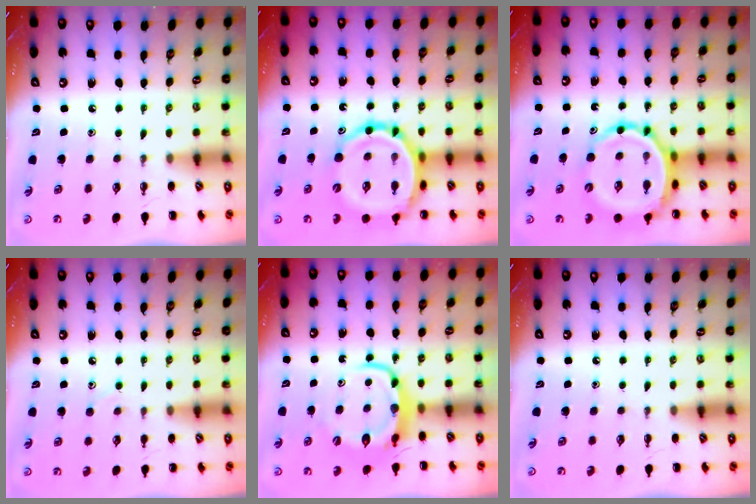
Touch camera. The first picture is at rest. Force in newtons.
{"total": 16.6, "press": 16.1, "slide": 4.1}
{"total": 11.9, "press": 11.4, "slide": 3.4}
{"total": 4.0, "press": 3.7, "slide": 1.5}
{"total": 7.7, "press": 7.6, "slide": 1.2}
{"total": 0.0}